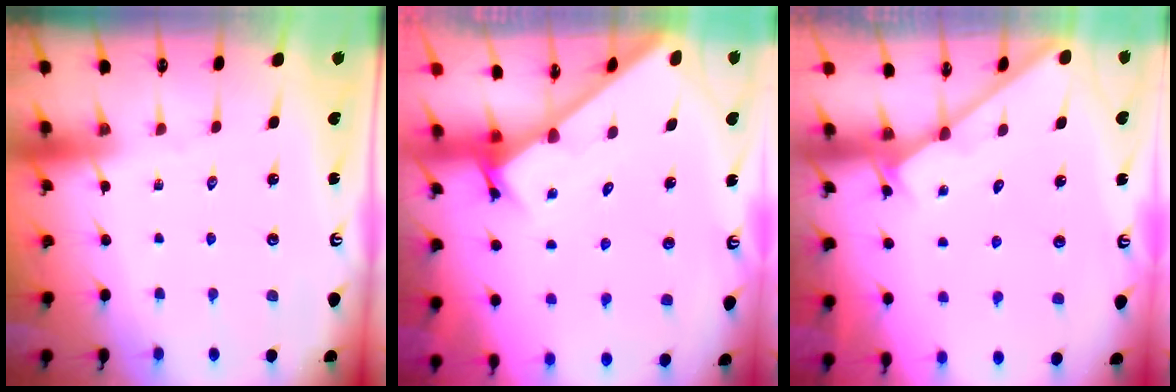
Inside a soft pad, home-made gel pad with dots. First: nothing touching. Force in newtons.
{"total": 2.4, "press": 2.4, "slide": 0.2}
{"total": 2.1, "press": 2.1, "slide": 0.2}